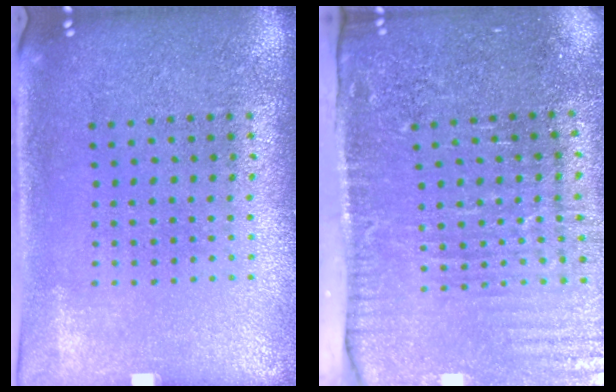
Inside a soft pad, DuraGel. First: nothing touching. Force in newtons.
{"total": 4.4, "press": 3.8, "slide": 2.3}